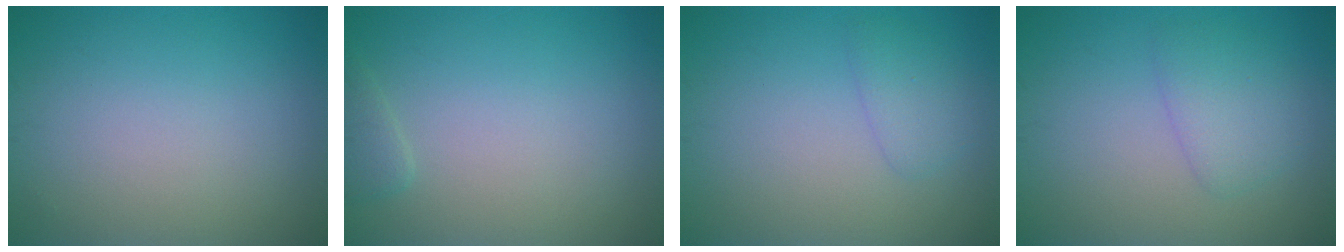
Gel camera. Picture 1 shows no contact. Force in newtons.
{"total": 1.2, "press": 1.2, "slide": 0.1}
{"total": 1.8, "press": 1.8, "slide": 0.0}
{"total": 2.6, "press": 2.6, "slide": 0.1}